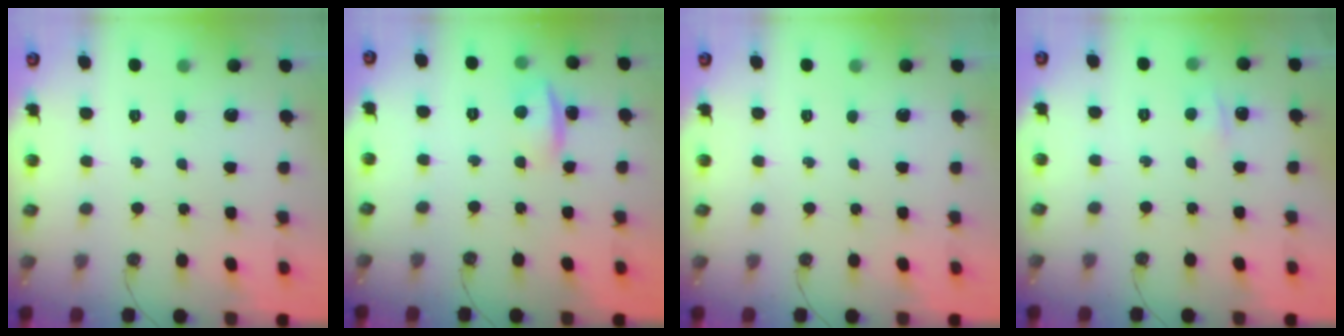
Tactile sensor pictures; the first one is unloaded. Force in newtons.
{"total": 2.0, "press": 1.5, "slide": 1.3}
{"total": 0.0}
{"total": 5.4, "press": 5.4, "slide": 0.7}